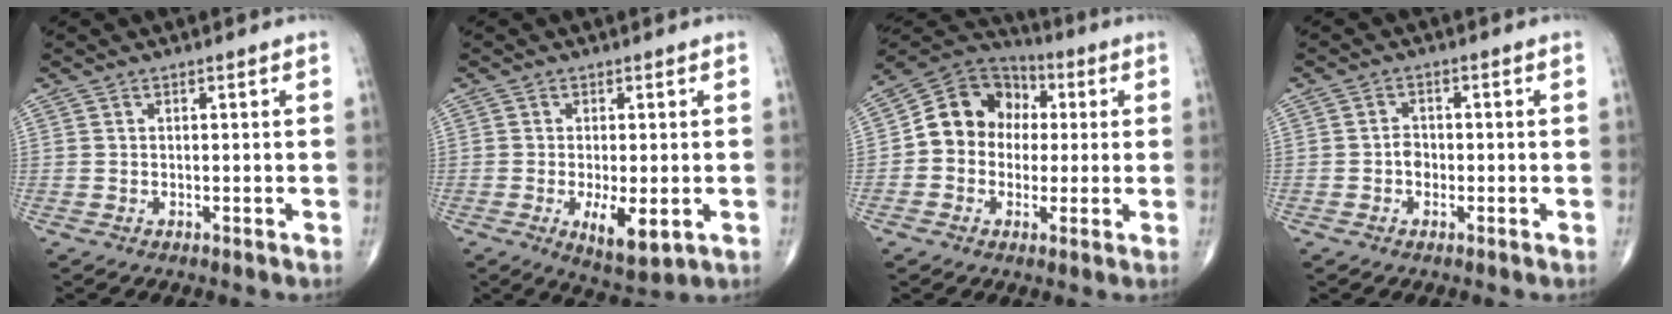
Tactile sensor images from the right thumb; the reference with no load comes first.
{"total": 7.2, "force": [-1.9, 2.7, 6.4], "torque": [-0.103, -0.018, -0.024]}
{"total": 12.3, "force": [0.8, 10.6, 6.1], "torque": [-0.069, 0.031, 0.000]}
{"total": 2.1, "force": [-0.6, 1.7, 1.1], "torque": [-0.006, 0.007, -0.016]}